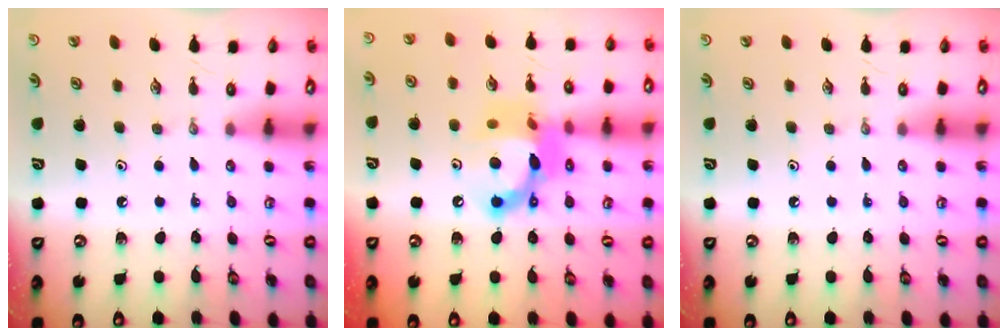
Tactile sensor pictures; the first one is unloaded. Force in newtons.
{"total": 15.1, "press": 15.1, "slide": 1.1}
{"total": 0.0}